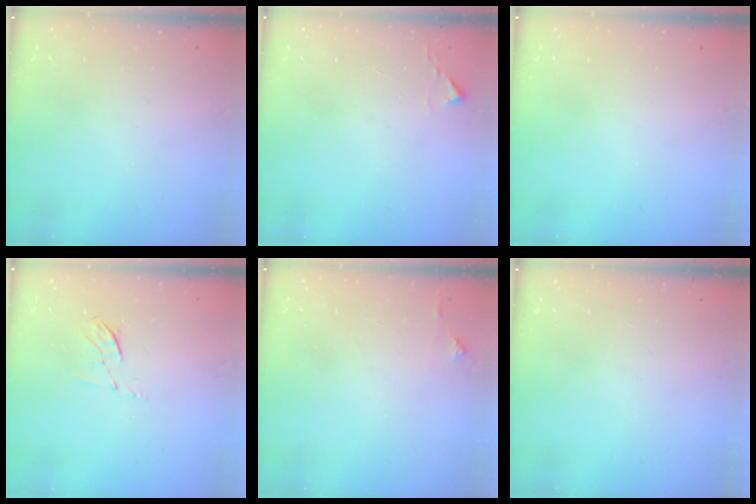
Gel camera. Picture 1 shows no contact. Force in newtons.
{"total": 2.4, "press": 2.4, "slide": 0.3}
{"total": 0.0}
{"total": 4.4, "press": 4.2, "slide": 1.5}
{"total": 3.5, "press": 3.4, "slide": 0.5}
{"total": 0.0}